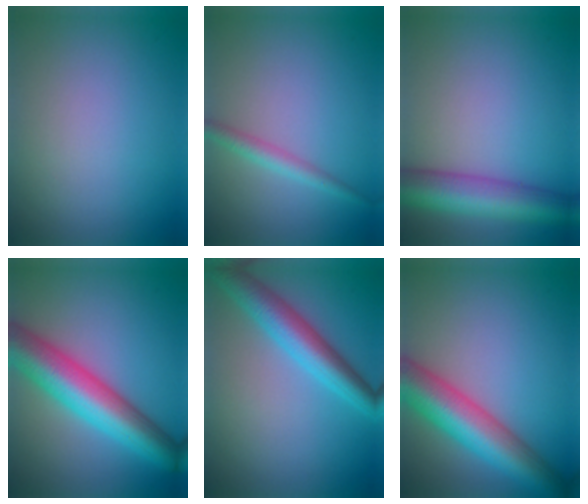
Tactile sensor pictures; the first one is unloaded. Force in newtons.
{"total": 2.0, "press": 2.0, "slide": 0.1}
{"total": 7.4, "press": 7.4, "slide": 0.4}
{"total": 9.5, "press": 9.5, "slide": 0.3}
{"total": 5.5, "press": 5.5, "slide": 0.1}
{"total": 9.0, "press": 9.0, "slide": 0.3}